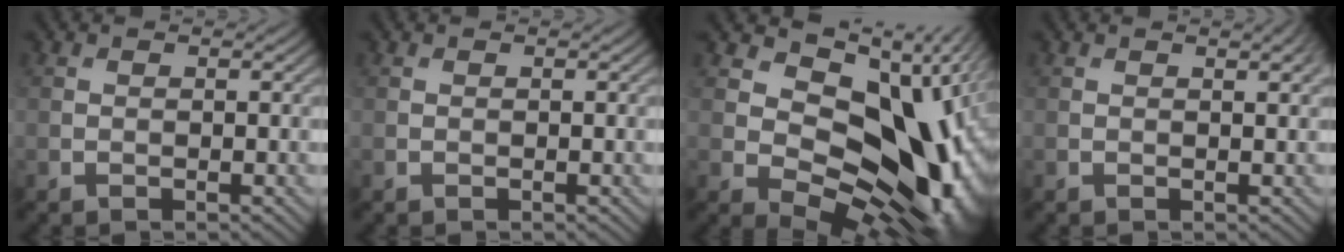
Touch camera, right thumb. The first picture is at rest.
{"total": 0.0}
{"total": 18.0, "force": [3.6, 11.2, 13.6], "torque": [-0.166, -0.004, 0.074]}
{"total": 1.4, "force": [0.8, 0.2, 1.1], "torque": [-0.014, 0.000, 0.011]}